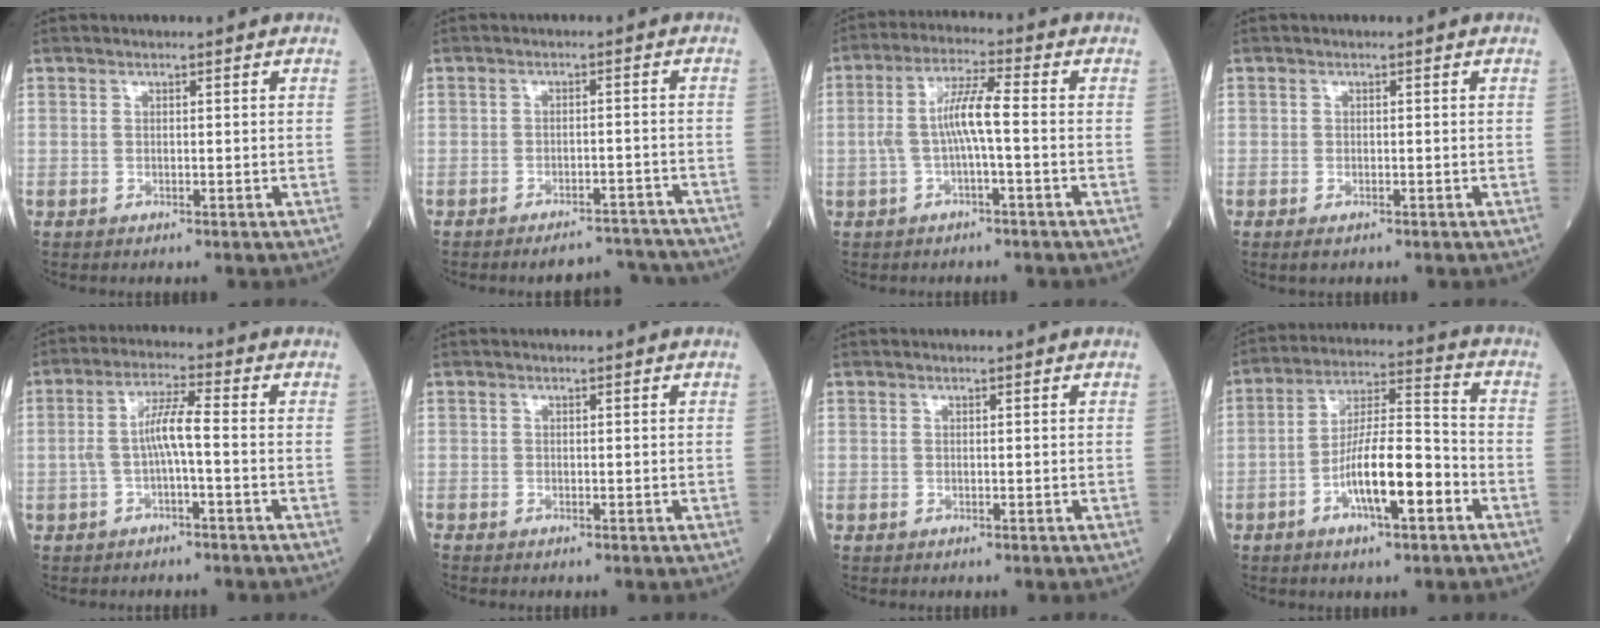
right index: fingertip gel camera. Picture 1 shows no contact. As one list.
[{"total": 7.0, "force": [-6.8, 1.4, 0.7], "torque": [0.013, 0.011, -0.084]}, {"total": 6.5, "force": [-0.6, 0.6, 6.5], "torque": [-0.131, 0.019, -0.013]}, {"total": 1.1, "force": [-0.6, 0.5, 0.7], "torque": [-0.017, -0.003, -0.004]}, {"total": 5.2, "force": [-0.9, 0.4, 5.2], "torque": [-0.103, 0.018, -0.016]}, {"total": 0.0}, {"total": 0.0}, {"total": 11.9, "force": [-4.6, 2.3, 10.7], "torque": [-0.197, 0.008, -0.081]}]